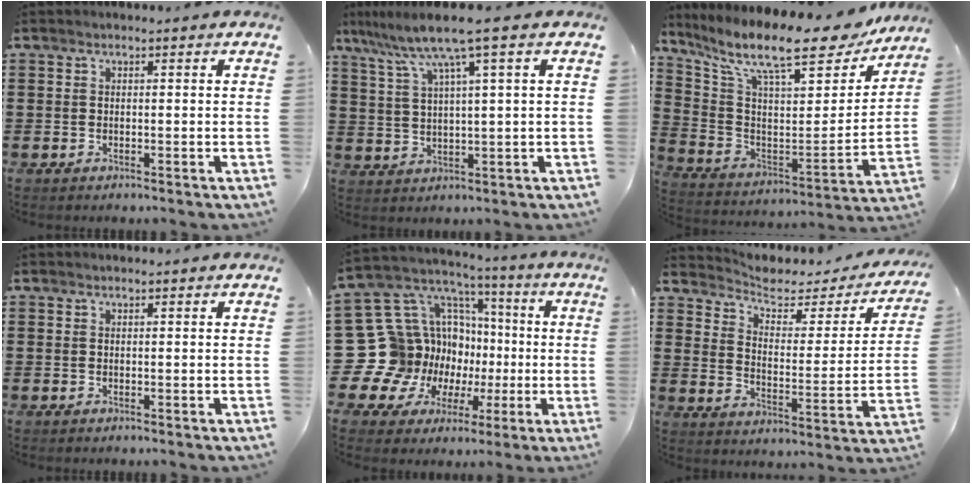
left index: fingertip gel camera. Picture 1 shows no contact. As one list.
[{"total": 7.1, "force": [4.0, -0.1, 5.8], "torque": [-0.129, -0.014, 0.063]}, {"total": 13.8, "force": [10.7, 2.4, 8.3], "torque": [-0.185, -0.070, 0.177]}, {"total": 0.0}, {"total": 16.4, "force": [-0.7, 15.4, 5.6], "torque": [-0.165, -0.040, 0.032]}, {"total": 3.7, "force": [3.0, 1.6, 1.5], "torque": [-0.051, -0.021, 0.045]}]